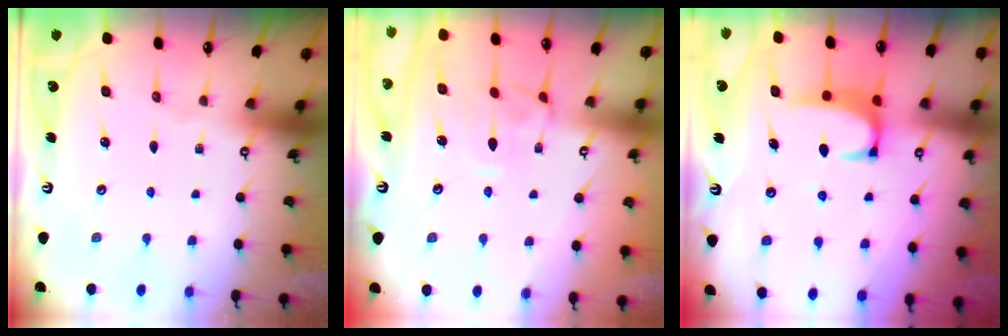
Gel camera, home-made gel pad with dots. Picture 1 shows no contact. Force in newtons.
{"total": 1.3, "press": 1.2, "slide": 0.6}
{"total": 1.9, "press": 1.9, "slide": 0.3}